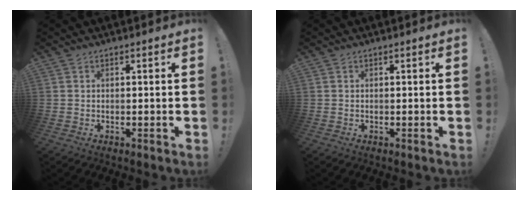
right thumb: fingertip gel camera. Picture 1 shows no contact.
{"total": 0.0}